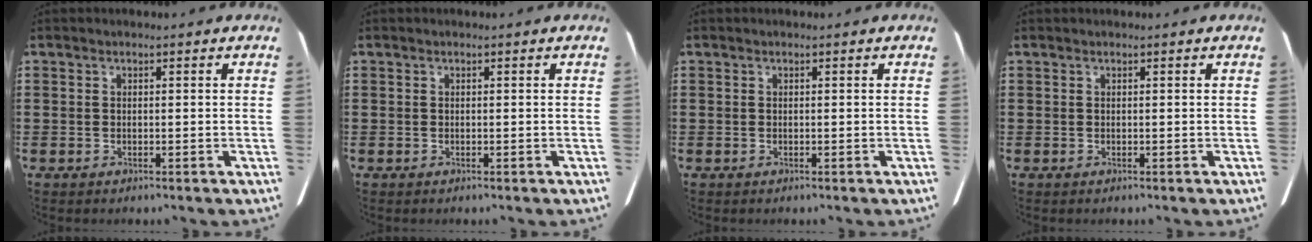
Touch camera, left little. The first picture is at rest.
{"total": 0.0}
{"total": 0.0}
{"total": 0.0}